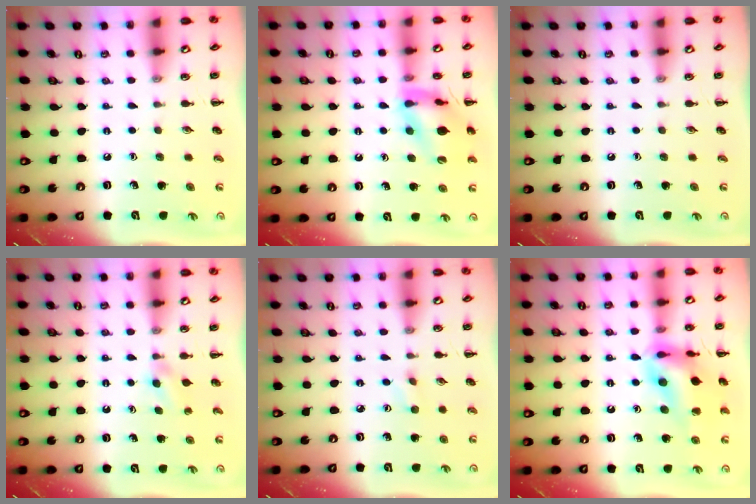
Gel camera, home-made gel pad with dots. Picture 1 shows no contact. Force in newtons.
{"total": 13.9, "press": 13.8, "slide": 1.5}
{"total": 0.0}
{"total": 2.0, "press": 1.8, "slide": 0.9}
{"total": 2.3, "press": 2.2, "slide": 0.8}
{"total": 15.1, "press": 15.1, "slide": 1.3}